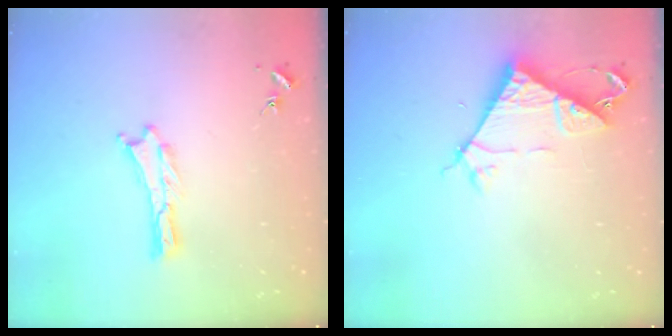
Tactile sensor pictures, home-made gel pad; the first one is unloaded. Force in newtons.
{"total": 7.2, "press": 7.2, "slide": 0.5}